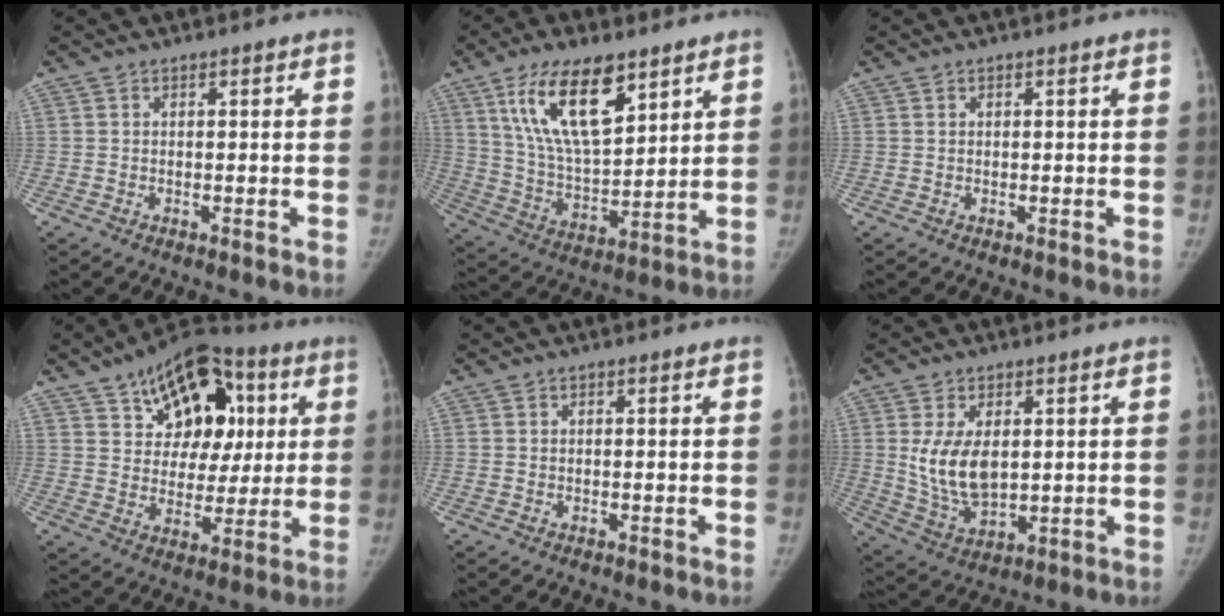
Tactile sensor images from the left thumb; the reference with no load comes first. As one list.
[{"total": 17.0, "force": [9.1, 7.0, 12.5], "torque": [-0.198, -0.041, 0.175]}, {"total": 0.0}, {"total": 19.9, "force": [7.8, 12.8, 13.1], "torque": [-0.142, 0.001, 0.120]}, {"total": 0.0}, {"total": 10.5, "force": [1.7, 6.2, 8.3], "torque": [-0.141, -0.017, 0.049]}]